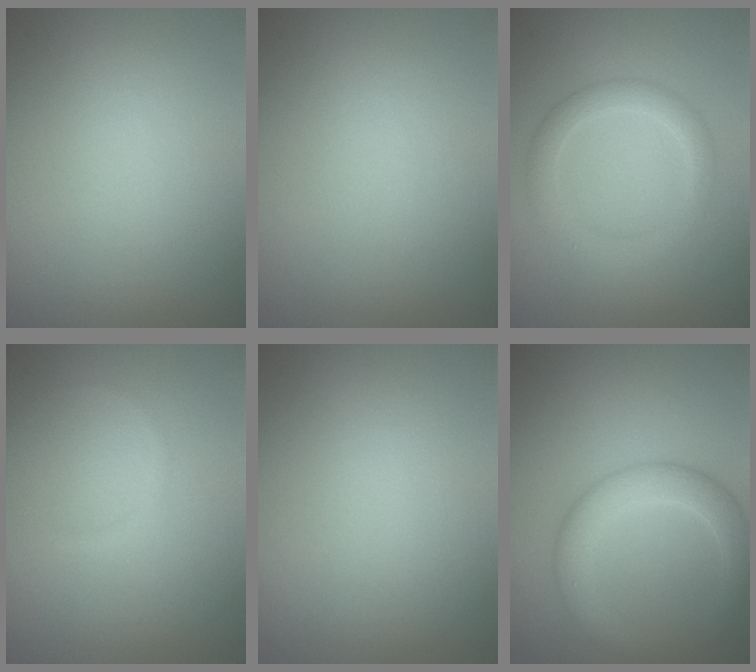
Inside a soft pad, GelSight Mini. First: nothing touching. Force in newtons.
{"total": 0.0}
{"total": 2.9, "press": 2.9, "slide": 0.3}
{"total": 0.5, "press": 0.5, "slide": 0.1}
{"total": 0.0}
{"total": 4.6, "press": 4.6, "slide": 0.2}